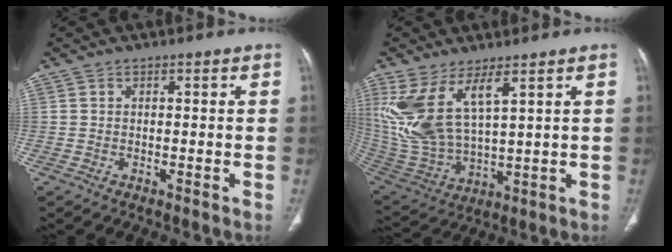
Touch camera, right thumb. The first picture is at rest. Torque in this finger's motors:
{"motor_torque": [0.18, 0.45, 1.35, 1.42, 0.21]}